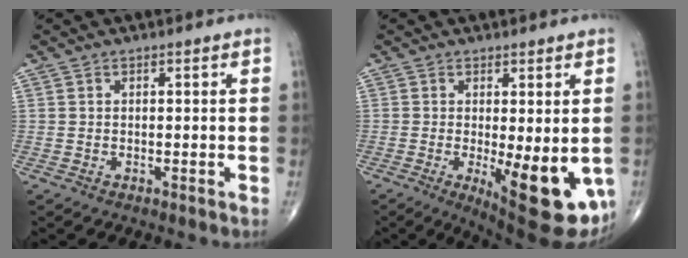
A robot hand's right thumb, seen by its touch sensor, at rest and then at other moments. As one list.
[{"total": 13.9, "force": [-3.1, 4.6, 12.8], "torque": [-0.158, -0.027, -0.028]}]